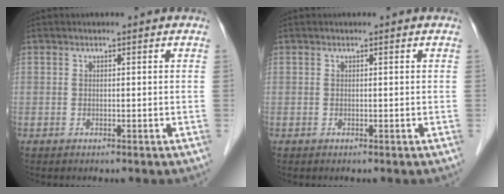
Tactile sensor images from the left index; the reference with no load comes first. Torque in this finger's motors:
{"motor_torque": [-0.04, 0.06, 0.00, 0.00]}